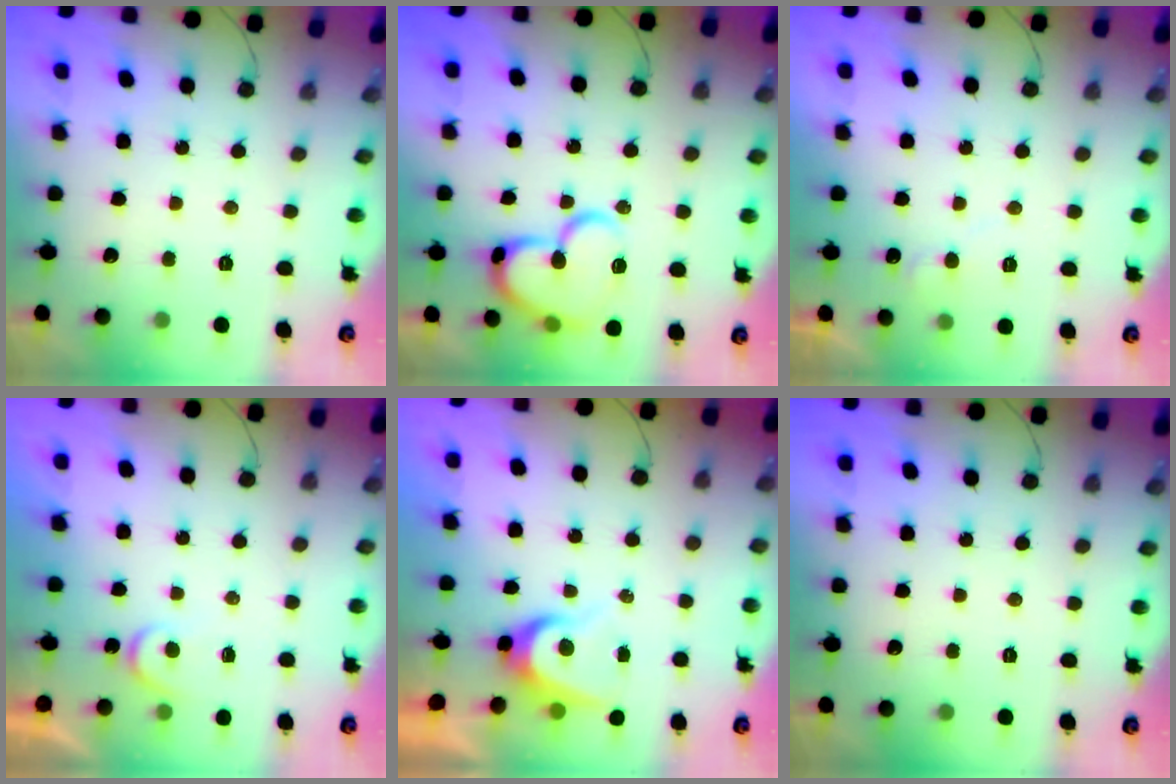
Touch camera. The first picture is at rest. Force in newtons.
{"total": 18.2, "press": 18.1, "slide": 2.0}
{"total": 5.4, "press": 5.4, "slide": 0.6}
{"total": 3.7, "press": 3.6, "slide": 0.4}
{"total": 6.6, "press": 6.6, "slide": 0.5}
{"total": 0.0}